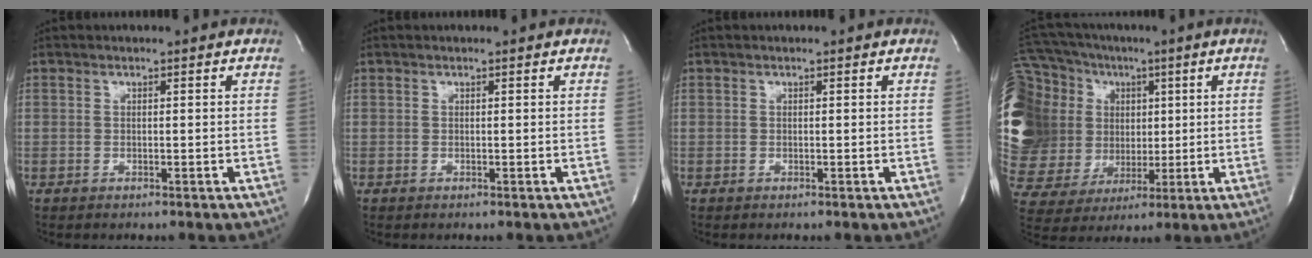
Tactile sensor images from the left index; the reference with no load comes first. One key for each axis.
{"total": 0.0}
{"total": 0.0}
{"total": 31.4, "fx": 6.8, "fy": 24.9, "fz": 17.9, "tx": -0.486, "ty": 0.104, "tz": 0.143}